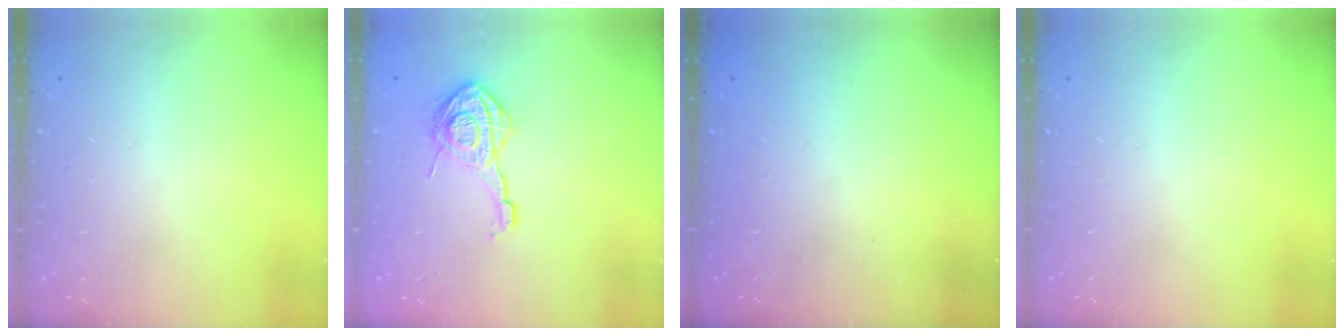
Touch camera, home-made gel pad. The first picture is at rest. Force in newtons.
{"total": 14.0, "press": 14.0, "slide": 0.6}
{"total": 2.6, "press": 2.4, "slide": 0.8}
{"total": 0.0}